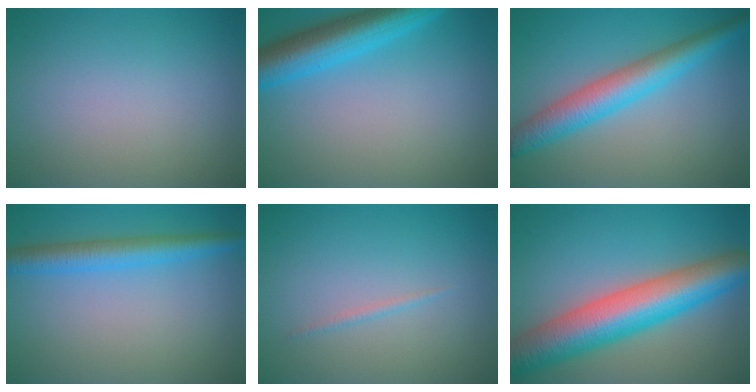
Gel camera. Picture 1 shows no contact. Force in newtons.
{"total": 6.3, "press": 6.3, "slide": 0.2}
{"total": 5.5, "press": 5.5, "slide": 0.1}
{"total": 3.7, "press": 3.7, "slide": 0.1}
{"total": 0.6, "press": 0.6, "slide": 0.0}
{"total": 10.0, "press": 10.0, "slide": 0.3}